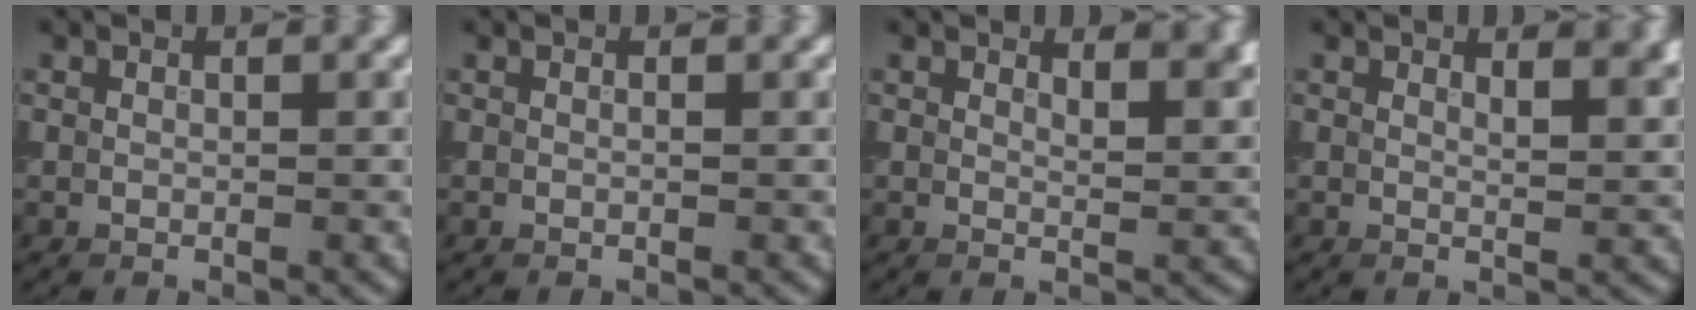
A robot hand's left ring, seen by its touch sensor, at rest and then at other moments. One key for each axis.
{"total": 0.0}
{"total": 2.9, "fx": 2.2, "fy": 1.1, "fz": 1.6, "tx": -0.007, "ty": 0.003, "tz": 0.027}
{"total": 2.7, "fx": 1.9, "fy": 1.1, "fz": 1.6, "tx": -0.001, "ty": 0.006, "tz": 0.022}